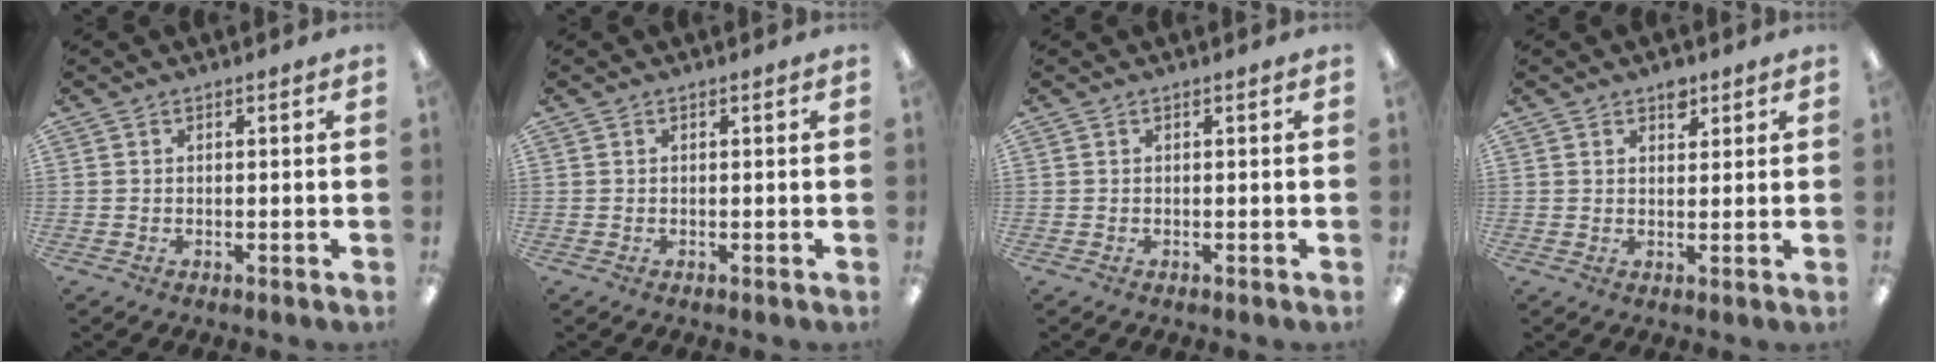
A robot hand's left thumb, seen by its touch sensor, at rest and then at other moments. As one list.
[{"total": 0.0}, {"total": 0.0}, {"total": 1.8, "force": [1.2, 1.1, 0.8], "torque": [0.000, -0.003, 0.018]}]